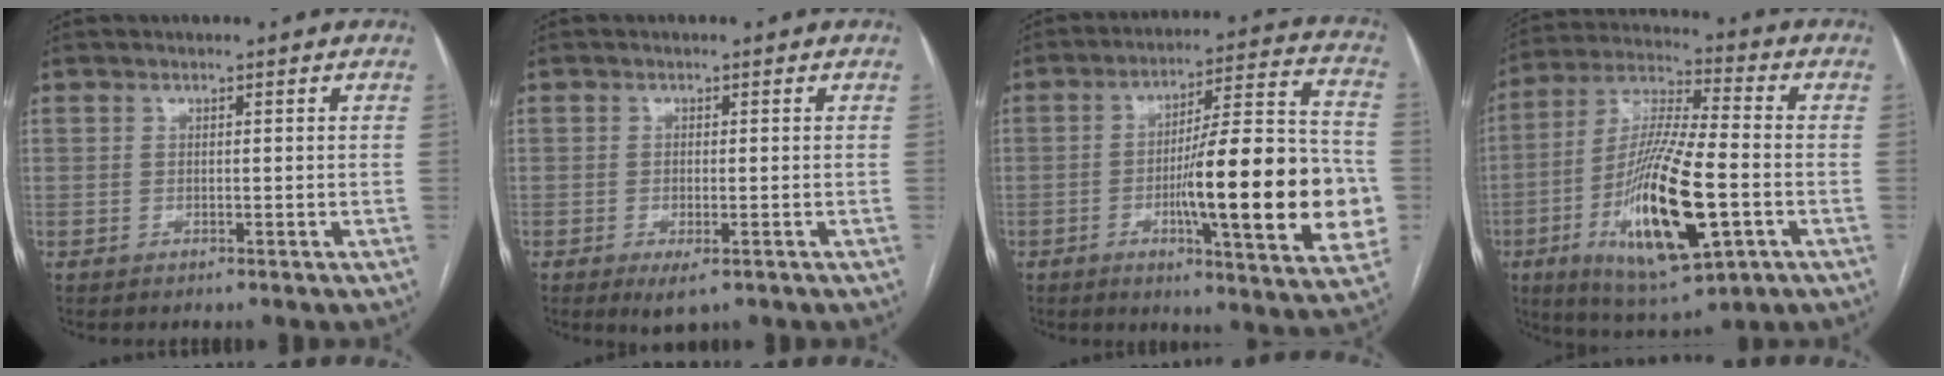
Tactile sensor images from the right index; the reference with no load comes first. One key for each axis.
{"total": 3.1, "fx": -1.6, "fy": 0.9, "fz": 2.5, "tx": -0.039, "ty": -0.004, "tz": -0.018}
{"total": 22.7, "fx": -4.4, "fy": 2.7, "fz": 22.1, "tx": -0.280, "ty": 0.008, "tz": -0.059}
{"total": 19.7, "fx": -5.6, "fy": 4.0, "fz": 18.5, "tx": -0.369, "ty": -0.019, "tz": -0.088}